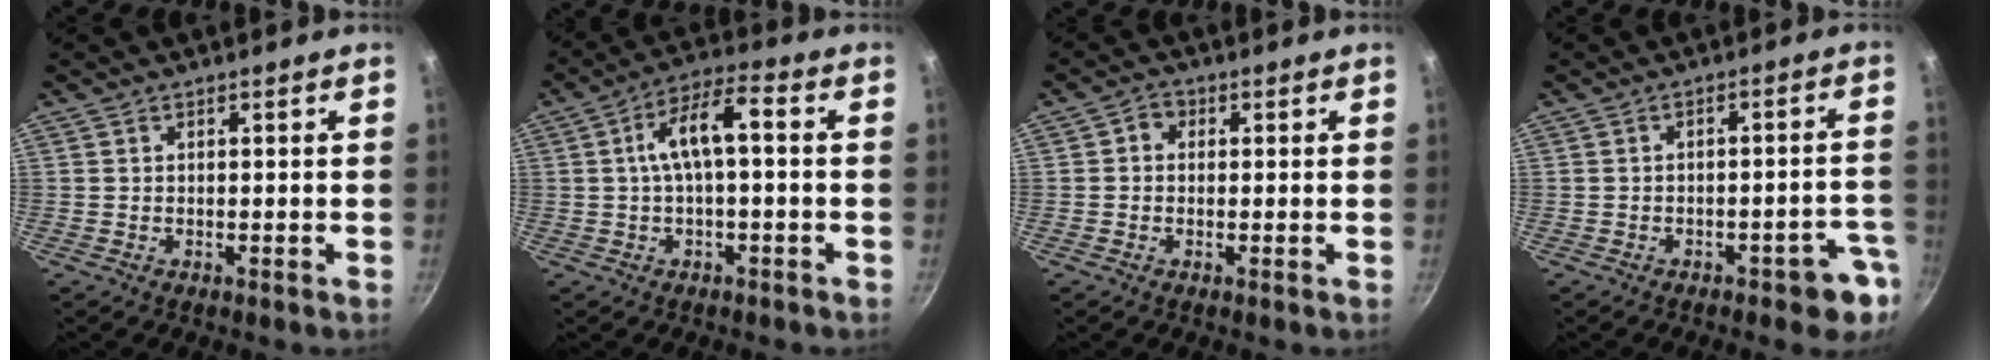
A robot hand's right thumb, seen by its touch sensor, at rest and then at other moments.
{"total": 8.9, "force": [0.4, 3.3, 8.3], "torque": [-0.147, 0.036, 0.002]}
{"total": 2.5, "force": [0.4, 2.2, 1.1], "torque": [-0.008, 0.003, -0.002]}
{"total": 7.4, "force": [-3.6, 3.2, 5.6], "torque": [-0.024, 0.038, -0.034]}